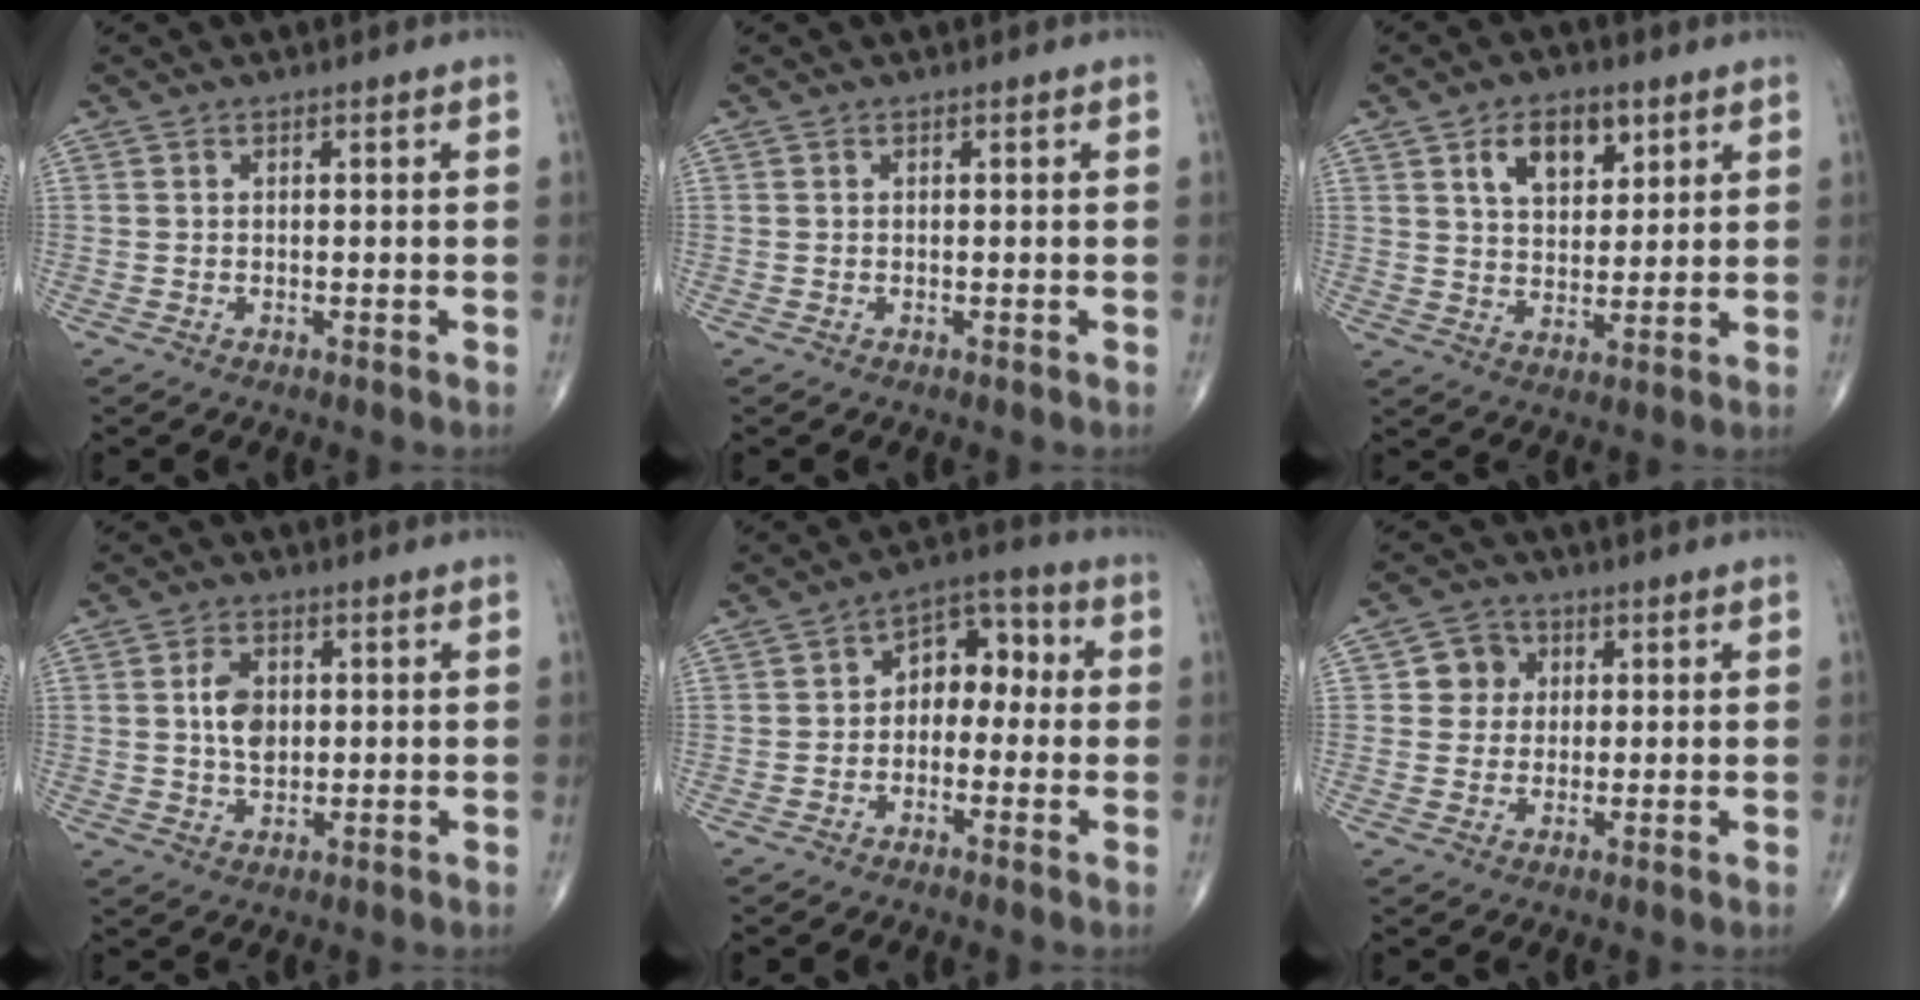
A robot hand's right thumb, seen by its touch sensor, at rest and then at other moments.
{"total": 0.0}
{"total": 9.2, "force": [4.4, 5.3, 6.0], "torque": [-0.072, -0.019, 0.074]}
{"total": 5.6, "force": [0.8, 3.6, 4.1], "torque": [-0.065, -0.004, 0.014]}
{"total": 7.8, "force": [-0.4, 5.4, 5.6], "torque": [-0.044, 0.039, -0.026]}
{"total": 4.8, "force": [1.0, 4.6, 1.1], "torque": [0.012, 0.005, 0.009]}